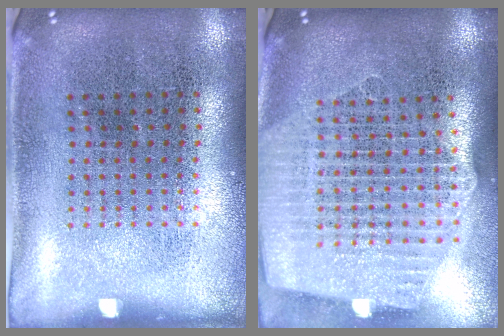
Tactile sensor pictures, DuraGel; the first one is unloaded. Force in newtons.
{"total": 2.6, "press": 2.2, "slide": 1.3}